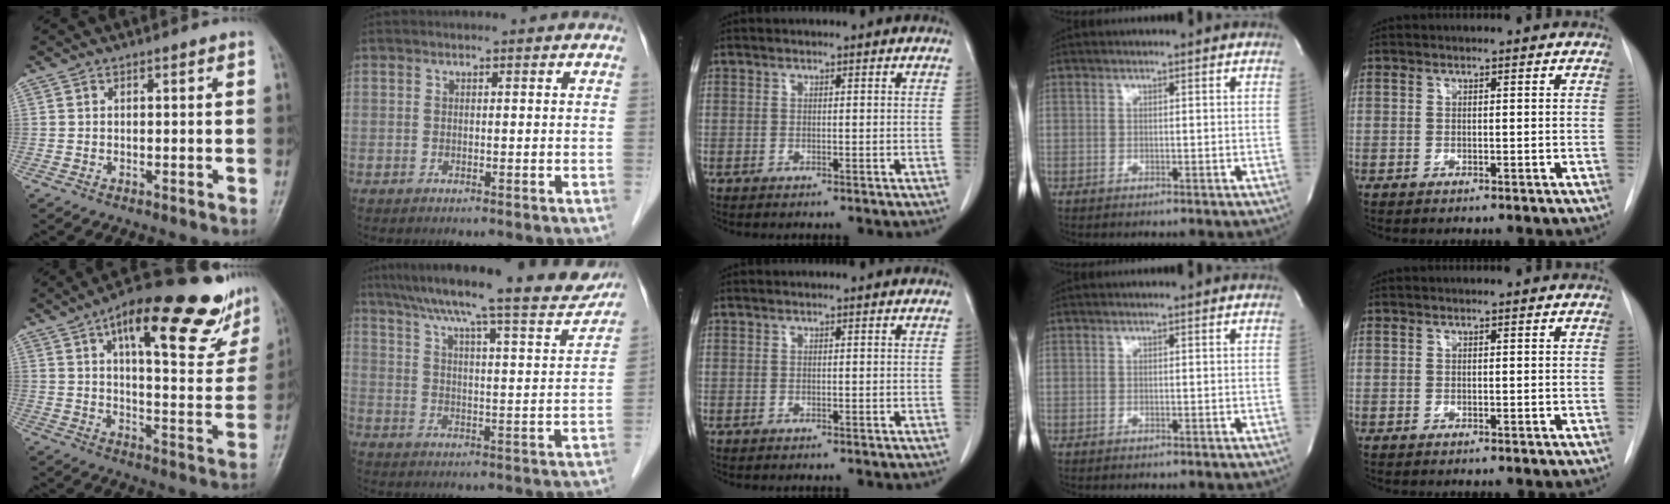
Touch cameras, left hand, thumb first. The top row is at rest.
{"thumb": {"total": 24.0, "force": [14.4, 7.7, 17.5], "torque": [-0.209, -0.032, 0.202]}, "index": {"total": 20.9, "force": [18.2, 1.6, 10.1], "torque": [-0.158, -0.014, 0.247]}}